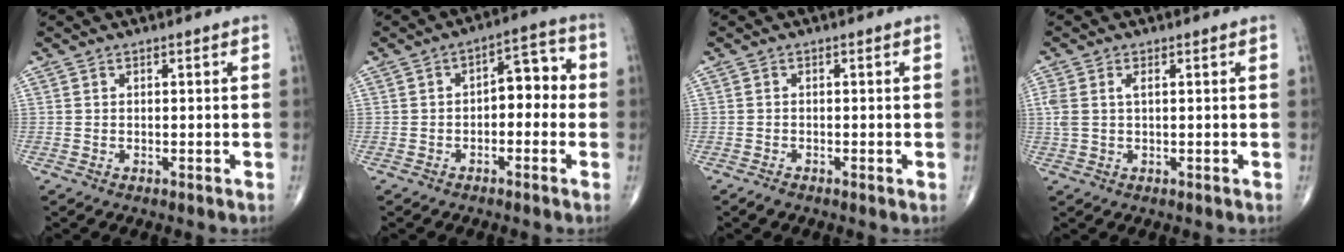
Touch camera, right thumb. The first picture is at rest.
{"total": 7.2, "force": [-0.6, 4.2, 5.8], "torque": [-0.049, 0.034, -0.021]}
{"total": 1.2, "force": [-0.7, 0.4, 0.8], "torque": [-0.017, -0.004, -0.018]}
{"total": 3.8, "force": [0.9, 1.9, 3.2], "torque": [-0.097, 0.014, 0.022]}